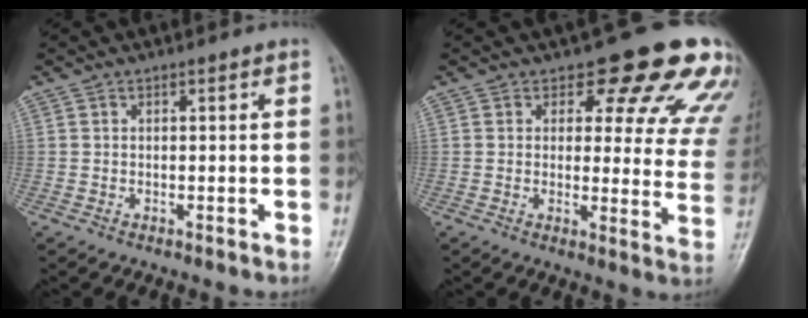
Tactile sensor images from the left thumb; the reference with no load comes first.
{"total": 17.0, "force": [12.1, 7.1, 9.5], "torque": [-0.057, -0.064, 0.120]}